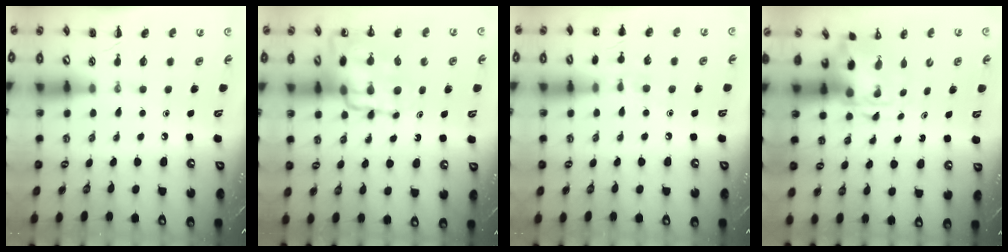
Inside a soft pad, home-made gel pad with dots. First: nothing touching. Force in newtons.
{"total": 15.8, "press": 15.3, "slide": 3.7}
{"total": 7.9, "press": 7.6, "slide": 2.0}
{"total": 3.8, "press": 3.7, "slide": 0.9}